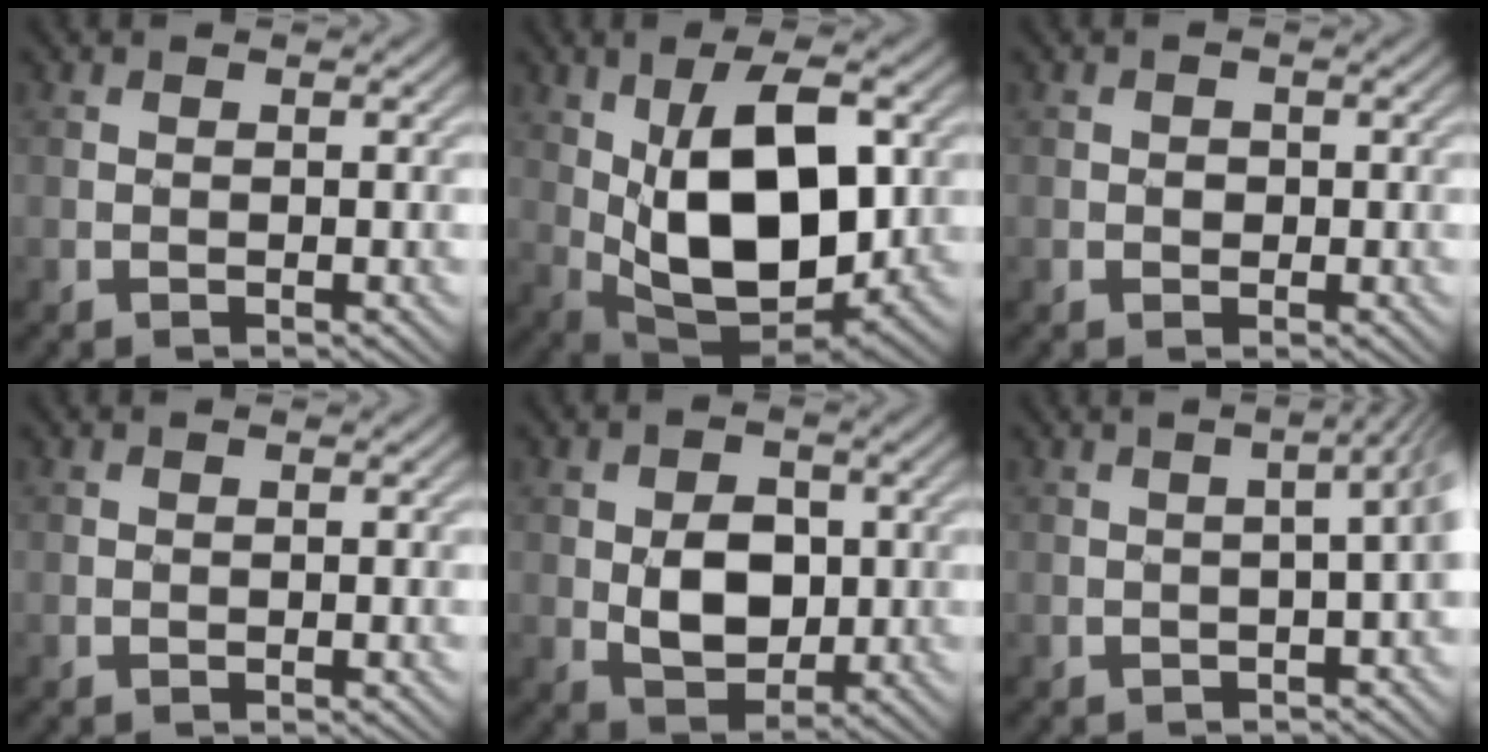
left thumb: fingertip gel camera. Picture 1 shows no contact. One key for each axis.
{"total": 15.0, "fx": 1.5, "fy": 7.9, "fz": 12.6, "tx": -0.215, "ty": -0.007, "tz": 0.033}
{"total": 0.9, "fx": 0.0, "fy": 0.8, "fz": 0.3, "tx": -0.003, "ty": -0.005, "tz": -0.002}
{"total": 0.0}
{"total": 6.1, "fx": 0.0, "fy": 4.3, "fz": 4.3, "tx": -0.080, "ty": -0.007, "tz": 0.001}
{"total": 4.9, "fx": -0.8, "fy": 1.6, "fz": 4.6, "tx": -0.047, "ty": 0.000, "tz": -0.011}